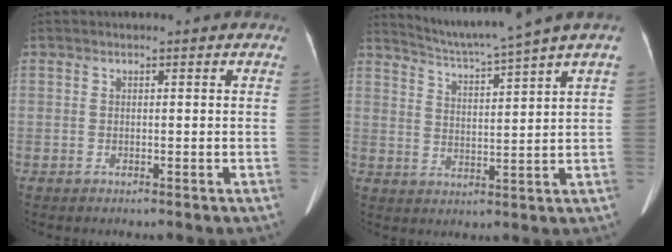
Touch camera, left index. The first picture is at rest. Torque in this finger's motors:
{"motor_torque": [0.34, -0.89, -0.01, 0.02]}